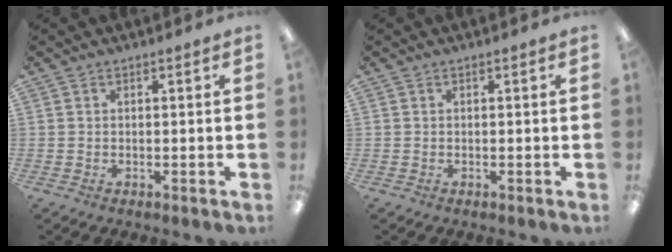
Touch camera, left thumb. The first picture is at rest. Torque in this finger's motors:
{"motor_torque": [0.00, 0.00, 0.01, 0.01, 0.00]}